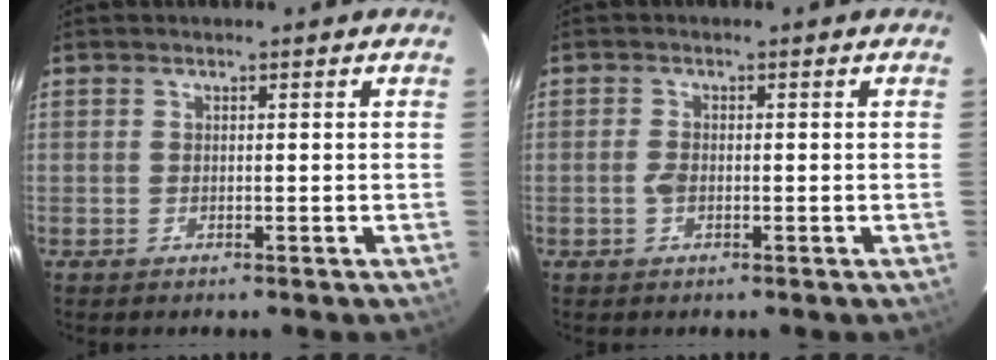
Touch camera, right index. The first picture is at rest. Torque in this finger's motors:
{"motor_torque": [0.33, 0.02, 0.15, 0.05]}